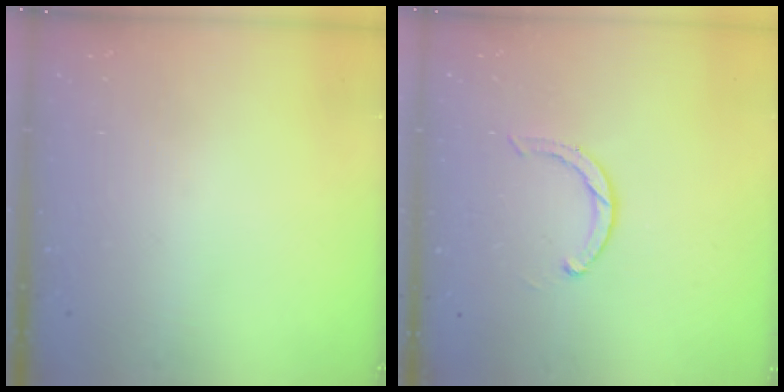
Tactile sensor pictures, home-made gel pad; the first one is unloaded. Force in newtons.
{"total": 3.5, "press": 3.4, "slide": 0.6}